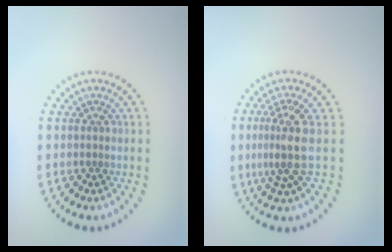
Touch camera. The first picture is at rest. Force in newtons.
{"total": 3.4, "press": 2.5, "slide": 2.3}